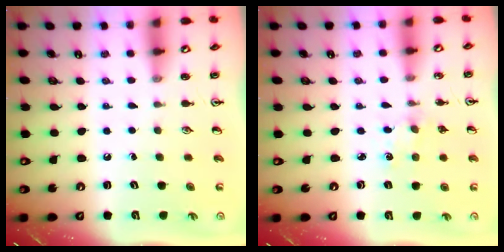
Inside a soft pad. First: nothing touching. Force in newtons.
{"total": 2.0, "press": 2.0, "slide": 0.3}